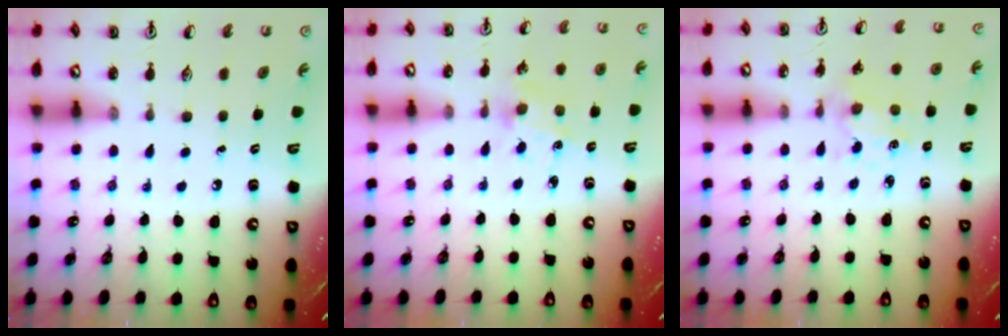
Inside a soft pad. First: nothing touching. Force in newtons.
{"total": 2.5, "press": 2.4, "slide": 0.4}
{"total": 1.1, "press": 1.1, "slide": 0.3}